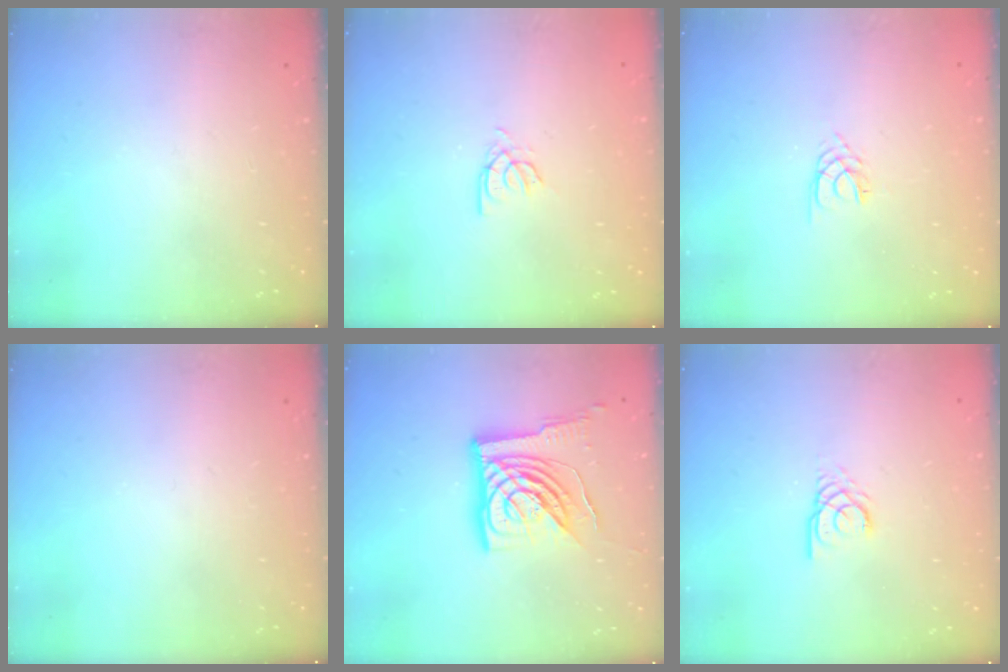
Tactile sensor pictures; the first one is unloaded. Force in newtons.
{"total": 2.7, "press": 2.7, "slide": 0.2}
{"total": 2.1, "press": 2.1, "slide": 0.3}
{"total": 0.0}
{"total": 15.5, "press": 15.4, "slide": 1.8}
{"total": 2.9, "press": 2.9, "slide": 0.2}